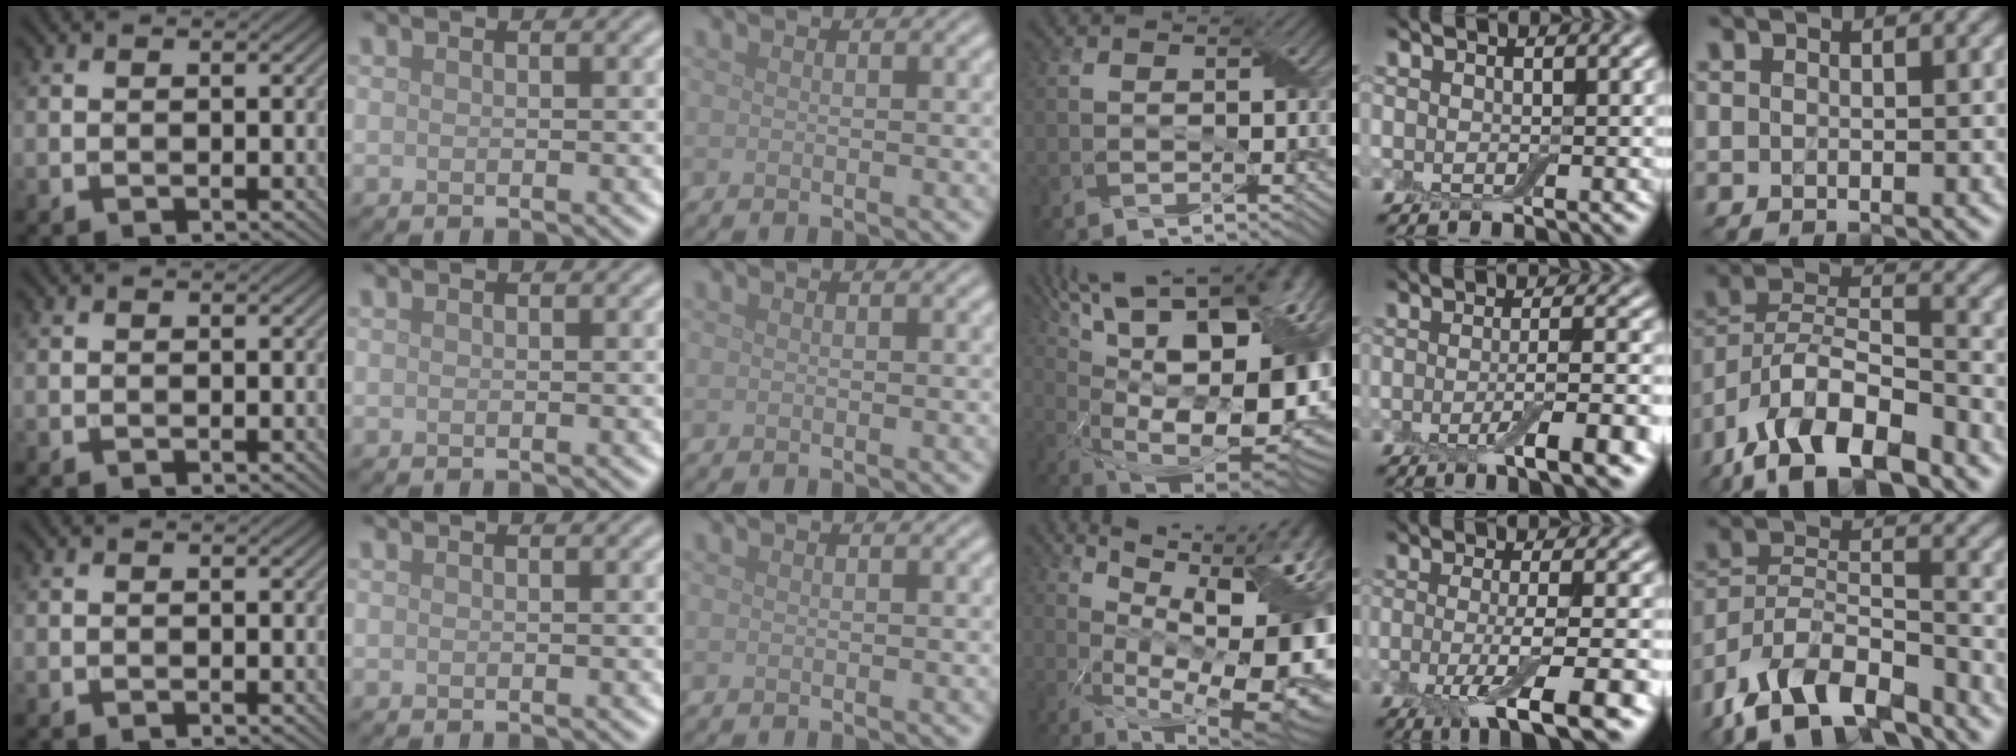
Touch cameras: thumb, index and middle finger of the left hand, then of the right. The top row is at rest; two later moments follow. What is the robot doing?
{"motion": "wrap", "object": "adhesive wrap"}